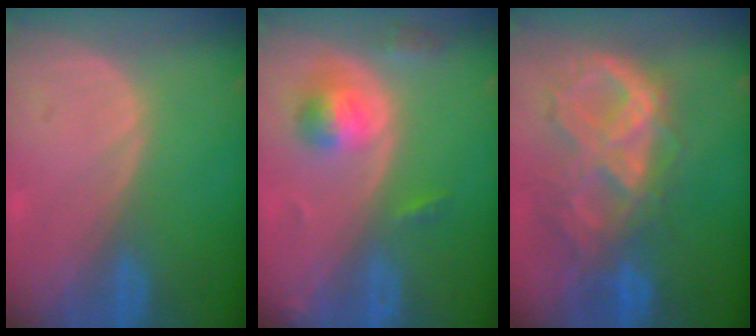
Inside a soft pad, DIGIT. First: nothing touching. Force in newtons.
{"total": 5.4, "press": 4.8, "slide": 2.3}
{"total": 10.6, "press": 8.9, "slide": 5.7}